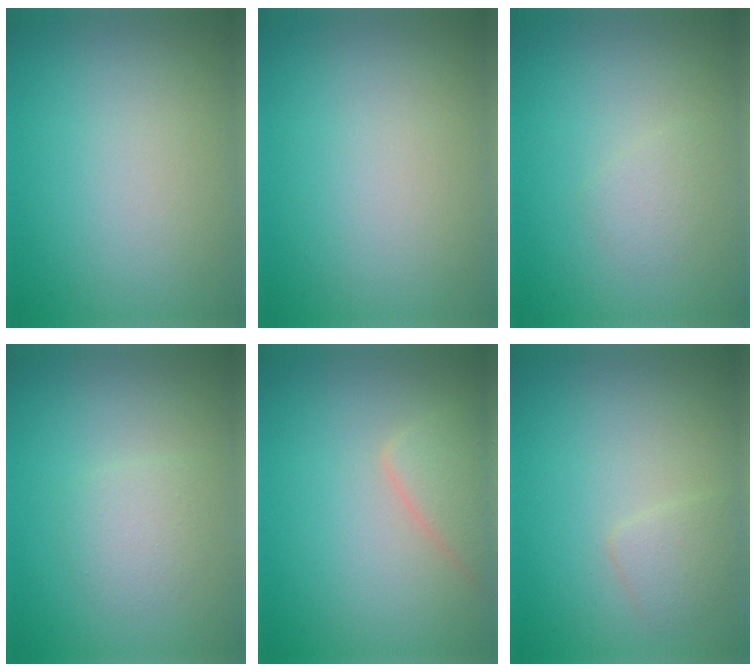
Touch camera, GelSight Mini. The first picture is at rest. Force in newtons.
{"total": 0.0}
{"total": 1.1, "press": 1.1, "slide": 0.0}
{"total": 1.7, "press": 1.7, "slide": 0.1}
{"total": 2.6, "press": 2.6, "slide": 0.0}
{"total": 1.7, "press": 1.7, "slide": 0.0}